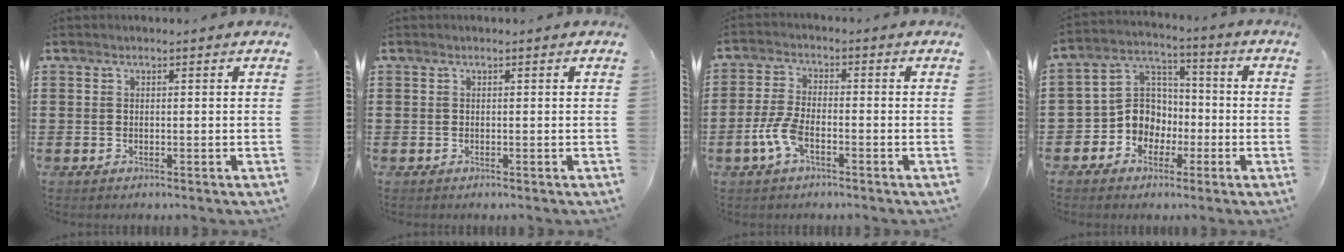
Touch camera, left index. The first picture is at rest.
{"total": 0.0}
{"total": 5.4, "force": [-2.3, 2.2, 4.4], "torque": [-0.108, -0.002, -0.048]}
{"total": 7.9, "force": [-2.7, 7.0, 2.5], "torque": [-0.089, 0.008, -0.057]}